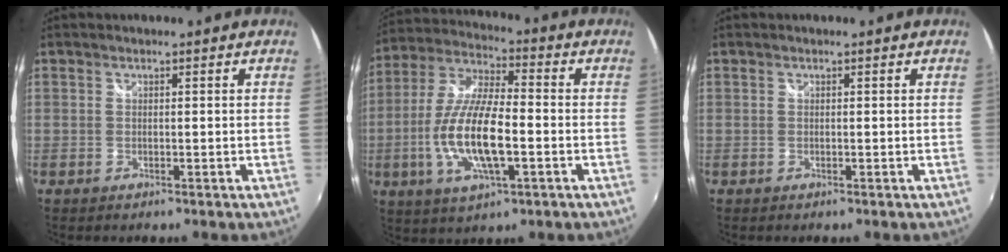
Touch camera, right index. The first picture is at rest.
{"total": 15.5, "force": [-3.5, 4.9, 14.3], "torque": [-0.293, -0.006, -0.068]}
{"total": 0.0}